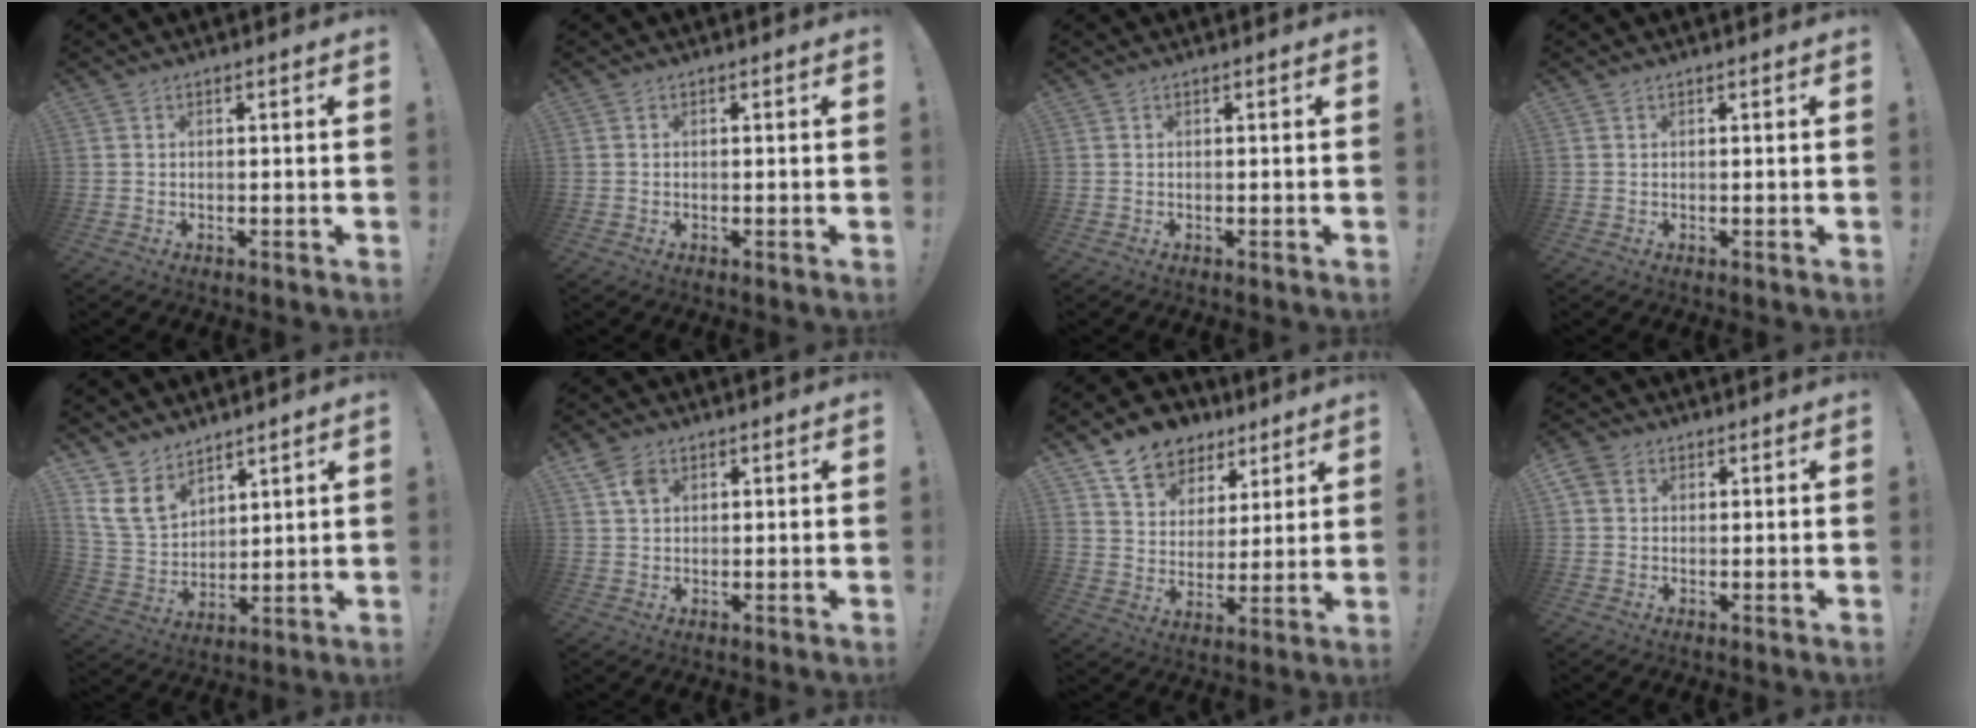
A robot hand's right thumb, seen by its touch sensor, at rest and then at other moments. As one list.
[{"total": 0.0}, {"total": 0.0}, {"total": 0.0}, {"total": 12.0, "force": [7.8, 7.6, 5.0], "torque": [-0.105, -0.044, 0.160]}, {"total": 4.6, "force": [2.2, 3.2, 2.5], "torque": [-0.045, 0.002, 0.044]}, {"total": 11.8, "force": [8.2, 7.8, 3.3], "torque": [-0.050, -0.057, 0.156]}, {"total": 4.2, "force": [1.5, 3.3, 2.1], "torque": [-0.044, 0.004, 0.033]}]